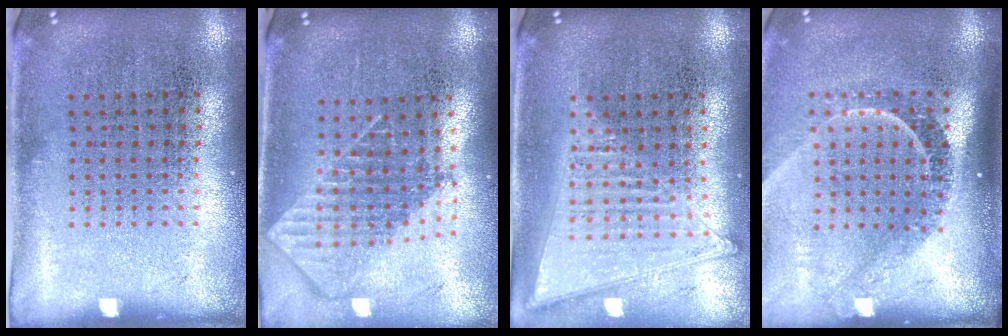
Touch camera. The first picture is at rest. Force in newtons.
{"total": 1.9, "press": 1.5, "slide": 1.1}
{"total": 1.4, "press": 1.3, "slide": 0.3}
{"total": 2.3, "press": 1.7, "slide": 1.6}